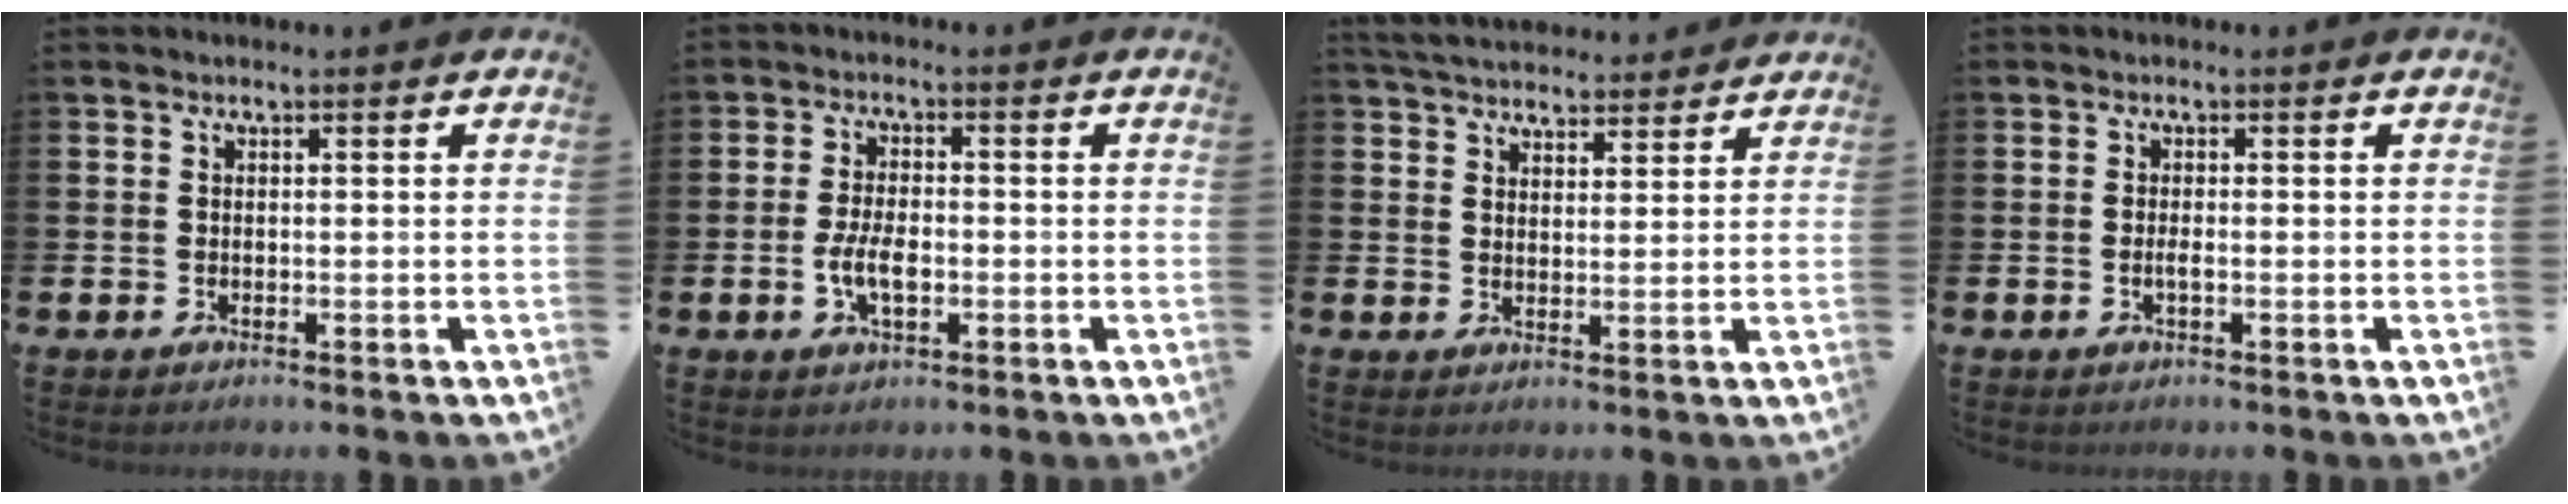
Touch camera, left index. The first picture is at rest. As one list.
[{"total": 4.3, "force": [-0.9, 2.1, 3.7], "torque": [-0.066, 0.001, -0.018]}, {"total": 5.1, "force": [5.0, 1.0, 0.5], "torque": [-0.021, -0.025, 0.090]}, {"total": 0.7, "force": [-0.3, 0.1, 0.6], "torque": [-0.013, -0.003, -0.004]}]